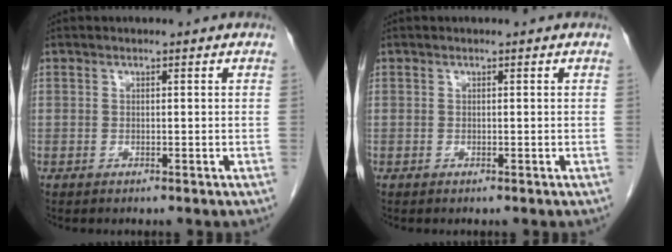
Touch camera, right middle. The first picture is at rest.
{"total": 0.0}